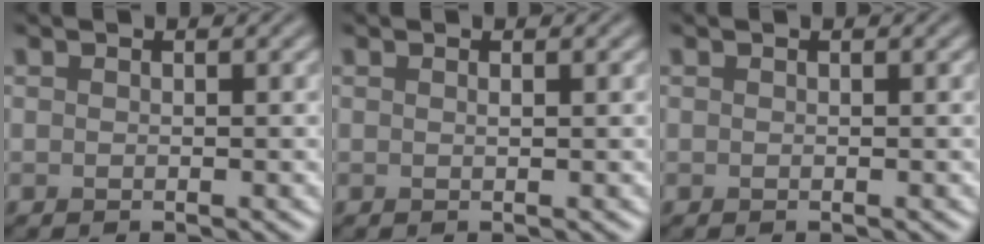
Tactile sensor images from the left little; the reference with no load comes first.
{"total": 0.6, "force": [0.2, 0.2, 0.5], "torque": [-0.002, 0.003, 0.002]}
{"total": 0.0}